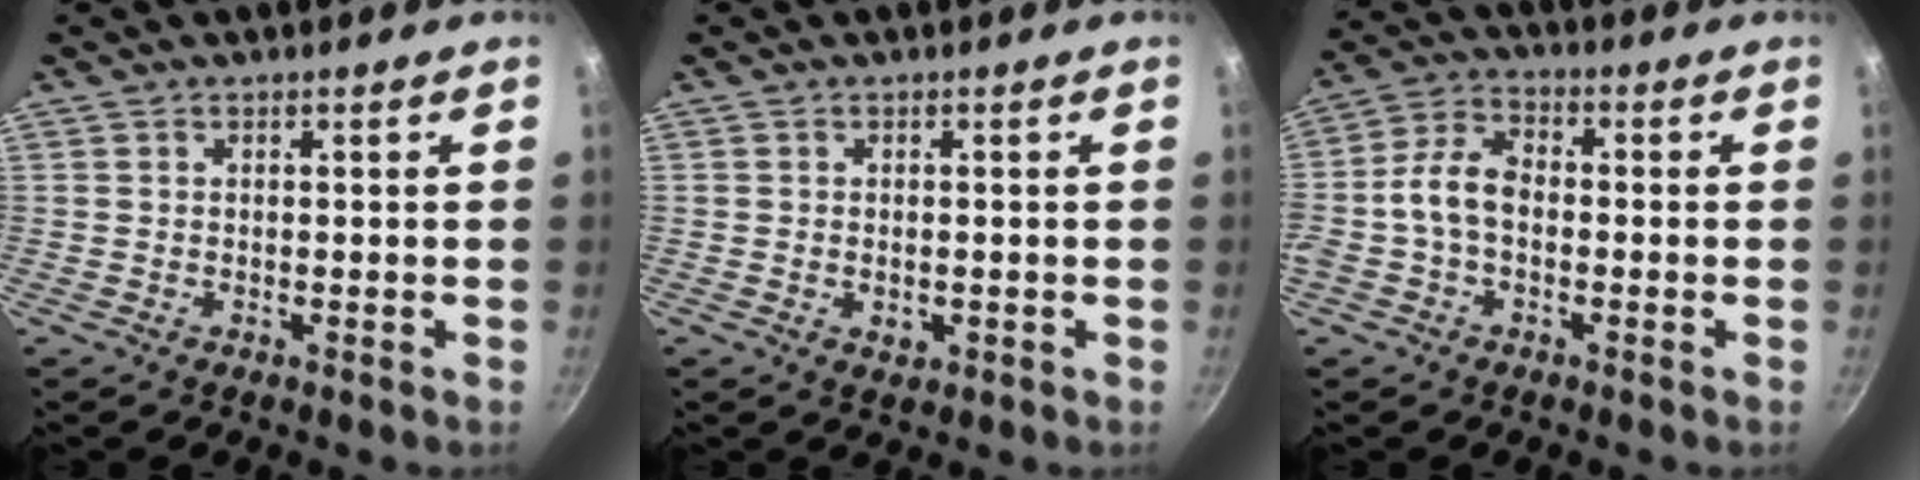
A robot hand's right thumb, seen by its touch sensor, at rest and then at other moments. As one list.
[{"total": 2.0, "force": [-0.4, 1.4, 1.4], "torque": [-0.021, -0.002, -0.004]}, {"total": 8.1, "force": [-1.3, 5.4, 5.9], "torque": [-0.109, 0.030, -0.039]}]